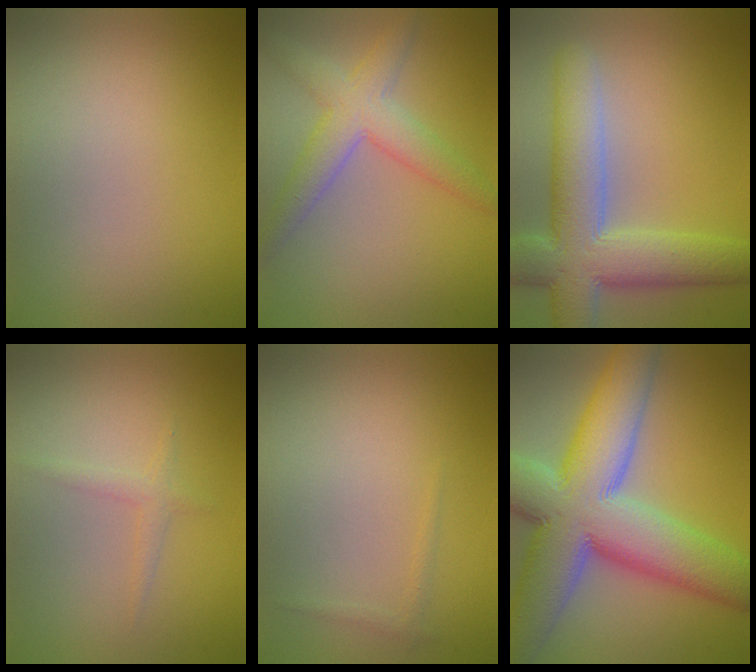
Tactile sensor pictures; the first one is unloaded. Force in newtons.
{"total": 4.5, "press": 4.5, "slide": 0.2}
{"total": 9.0, "press": 9.0, "slide": 0.9}
{"total": 1.1, "press": 1.1, "slide": 0.1}
{"total": 0.6, "press": 0.6, "slide": 0.1}
{"total": 15.0, "press": 14.9, "slide": 1.2}